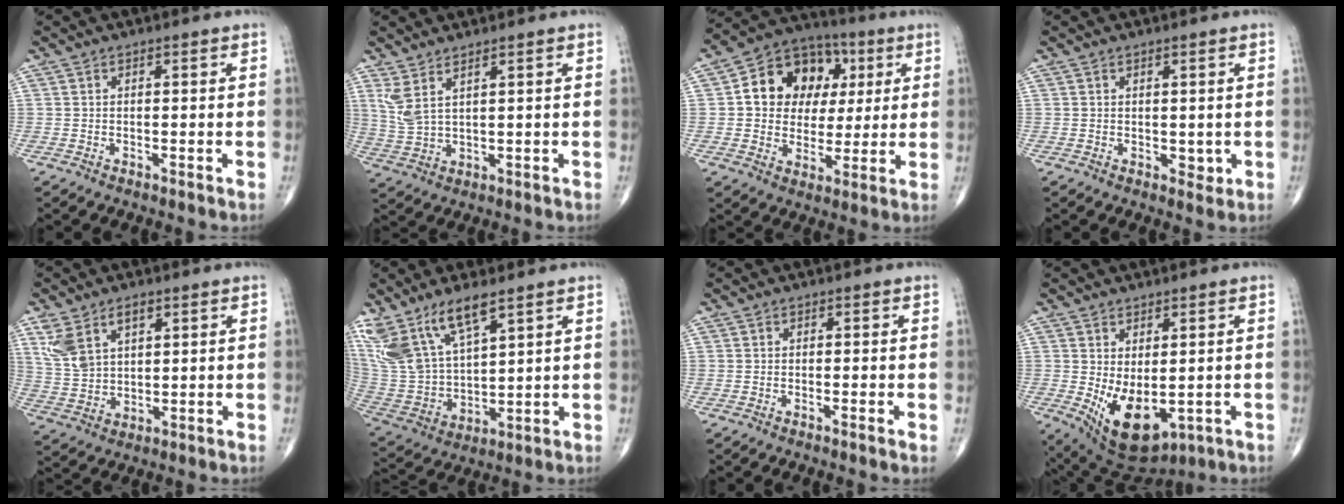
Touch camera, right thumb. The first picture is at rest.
{"total": 5.4, "force": [3.0, 1.6, 4.1], "torque": [-0.100, -0.018, 0.073]}
{"total": 15.4, "force": [3.4, 12.3, 8.7], "torque": [-0.097, 0.014, 0.052]}
{"total": 1.7, "force": [0.2, 1.2, 1.1], "torque": [-0.009, -0.004, 0.007]}
{"total": 7.0, "force": [3.4, 4.2, 4.4], "torque": [-0.086, -0.004, 0.078]}
{"total": 15.8, "force": [10.1, 6.0, 10.5], "torque": [-0.212, -0.037, 0.219]}
{"total": 0.9, "force": [-0.3, 0.0, 0.8], "torque": [-0.019, -0.002, -0.005]}
{"total": 10.8, "force": [-1.4, 5.9, 9.0], "torque": [-0.139, -0.011, 0.006]}